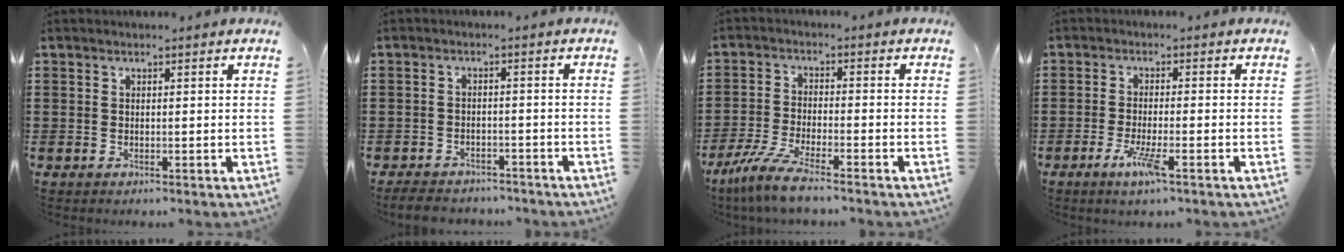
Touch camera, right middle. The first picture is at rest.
{"total": 3.3, "force": [-3.2, 0.7, 0.2], "torque": [-0.008, 0.001, -0.066]}
{"total": 6.4, "force": [-5.4, 0.3, 3.5], "torque": [-0.089, -0.018, -0.108]}
{"total": 4.5, "force": [-2.3, 0.5, 3.8], "torque": [-0.082, -0.014, -0.044]}